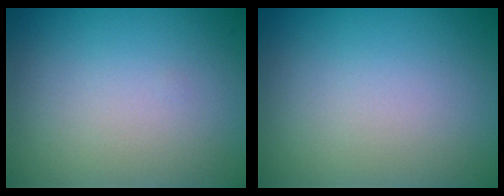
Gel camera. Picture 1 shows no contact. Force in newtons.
{"total": 0.0}